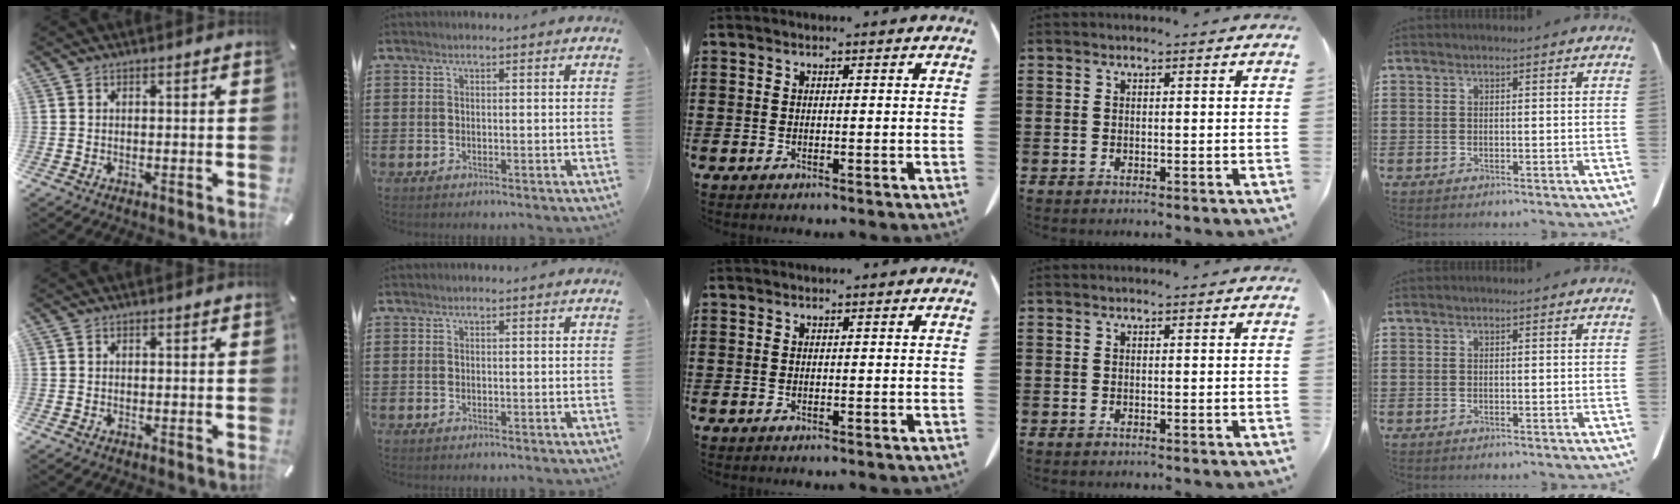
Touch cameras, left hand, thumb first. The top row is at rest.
{}